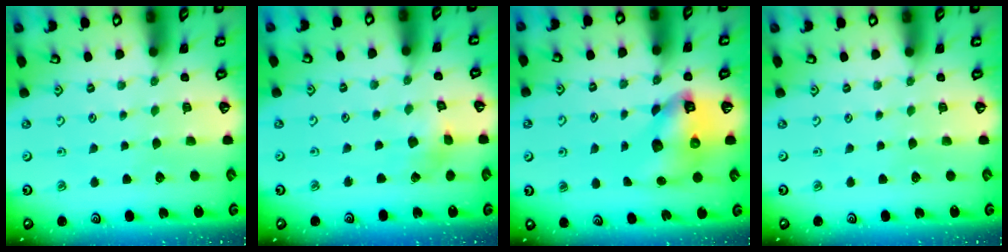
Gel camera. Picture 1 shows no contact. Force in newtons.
{"total": 2.3, "press": 2.2, "slide": 0.4}
{"total": 8.9, "press": 8.9, "slide": 1.1}
{"total": 0.0}